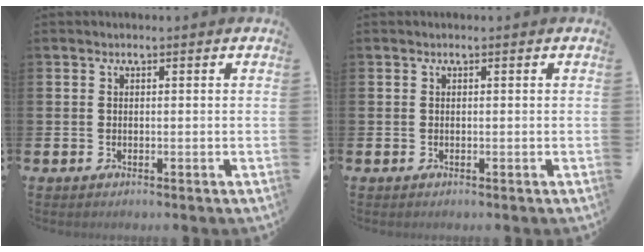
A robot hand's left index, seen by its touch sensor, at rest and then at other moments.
{"total": 0.0}